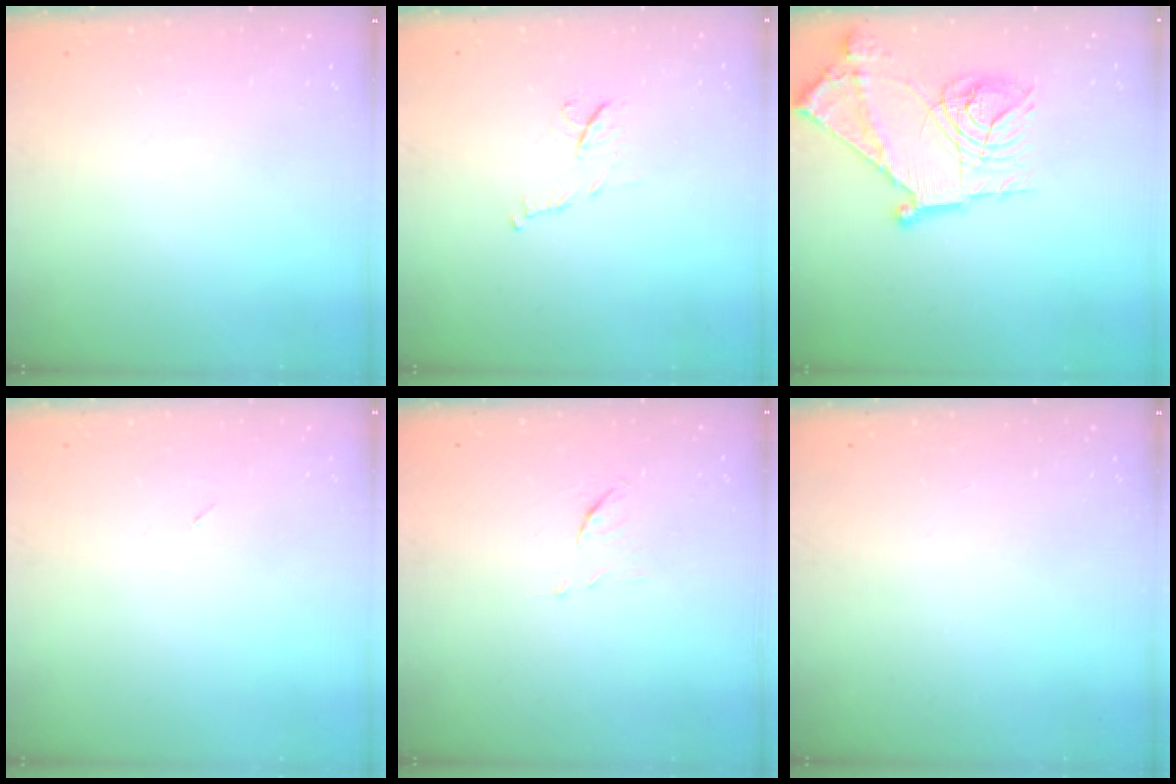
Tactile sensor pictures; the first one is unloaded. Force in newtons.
{"total": 7.5, "press": 7.4, "slide": 0.3}
{"total": 22.2, "press": 22.1, "slide": 2.3}
{"total": 2.3, "press": 1.9, "slide": 1.2}
{"total": 6.3, "press": 6.3, "slide": 0.6}
{"total": 0.0}